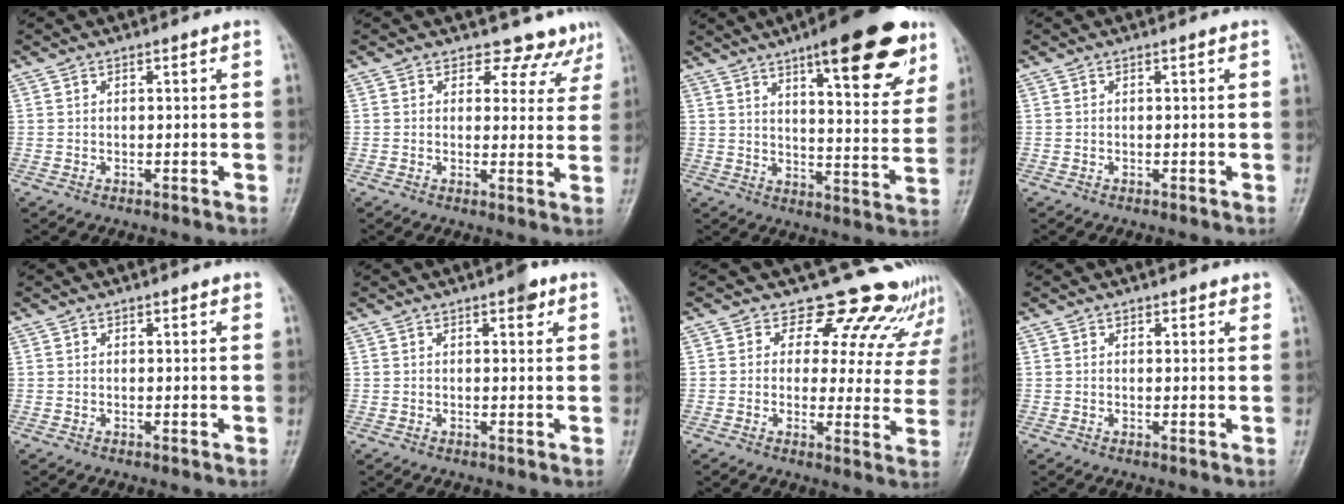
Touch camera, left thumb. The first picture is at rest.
{"total": 7.6, "force": [6.5, 3.9, 0.2], "torque": [0.045, -0.034, 0.053]}
{"total": 21.0, "force": [12.2, 6.0, 15.9], "torque": [-0.182, -0.046, 0.171]}
{"total": 0.0}
{"total": 1.3, "force": [1.0, 0.6, 0.7], "torque": [-0.002, -0.004, 0.010]}
{"total": 3.1, "force": [1.8, 1.2, 2.2], "torque": [-0.019, -0.005, 0.020]}
{"total": 16.7, "force": [15.1, 6.7, 2.7], "torque": [0.027, -0.113, 0.150]}
{"total": 2.0, "force": [1.5, 1.1, 0.7], "torque": [0.010, -0.007, 0.015]}